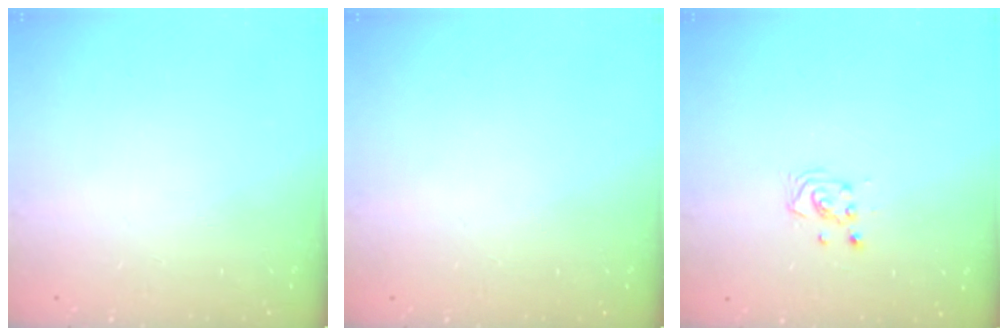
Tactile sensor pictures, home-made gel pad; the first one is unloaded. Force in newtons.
{"total": 0.0}
{"total": 3.0, "press": 2.9, "slide": 0.5}